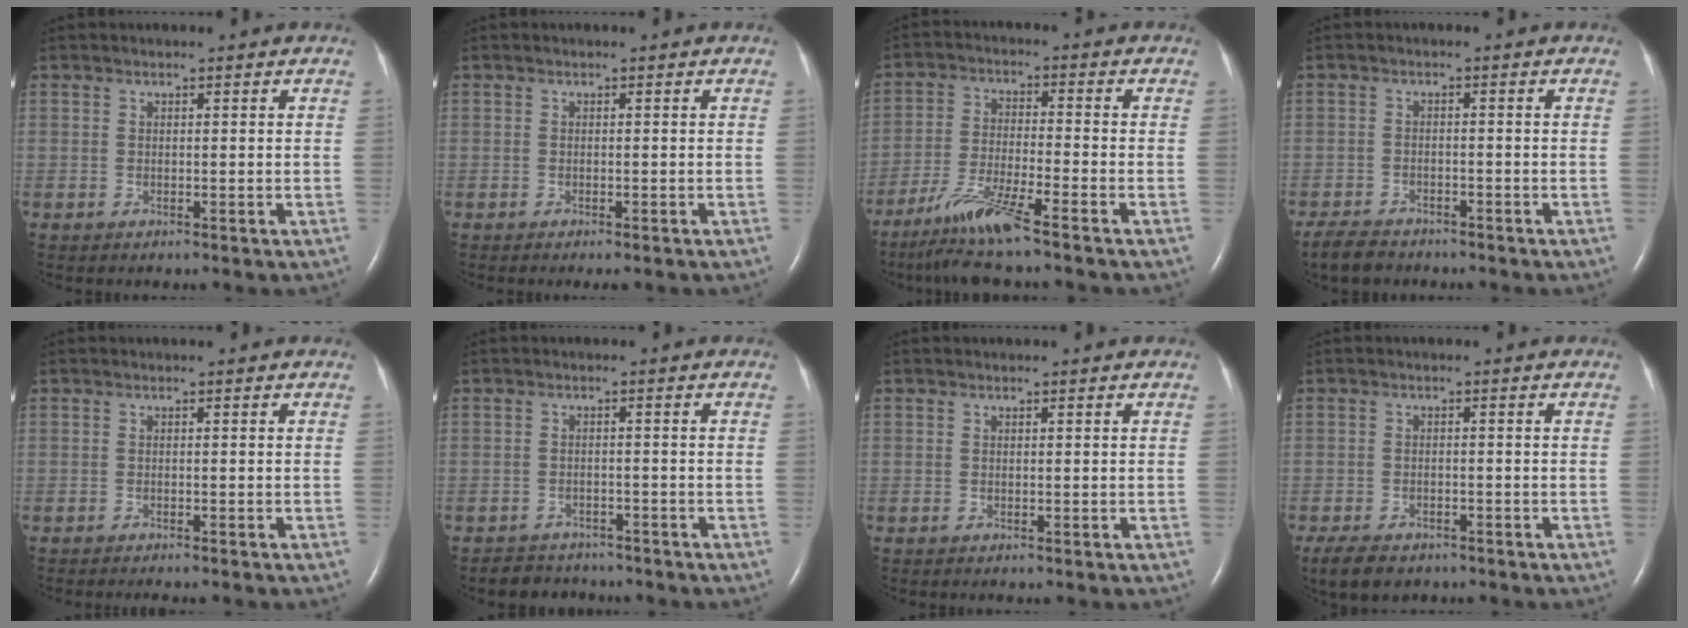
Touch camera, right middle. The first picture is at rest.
{"total": 1.0, "force": [-0.7, 0.0, 0.7], "torque": [-0.013, -0.003, -0.004]}
{"total": 8.2, "force": [-6.2, -0.8, 5.2], "torque": [-0.109, -0.035, -0.120]}
{"total": 4.7, "force": [-4.1, 1.6, 1.5], "torque": [-0.032, -0.011, -0.069]}
{"total": 3.5, "force": [-3.0, 0.1, 1.7], "torque": [-0.019, -0.006, -0.033]}
{"total": 4.2, "force": [-3.8, 1.7, 0.0], "torque": [-0.005, -0.002, -0.055]}
{"total": 0.0}
{"total": 6.1, "force": [-4.5, 2.9, 2.9], "torque": [-0.051, -0.009, -0.064]}